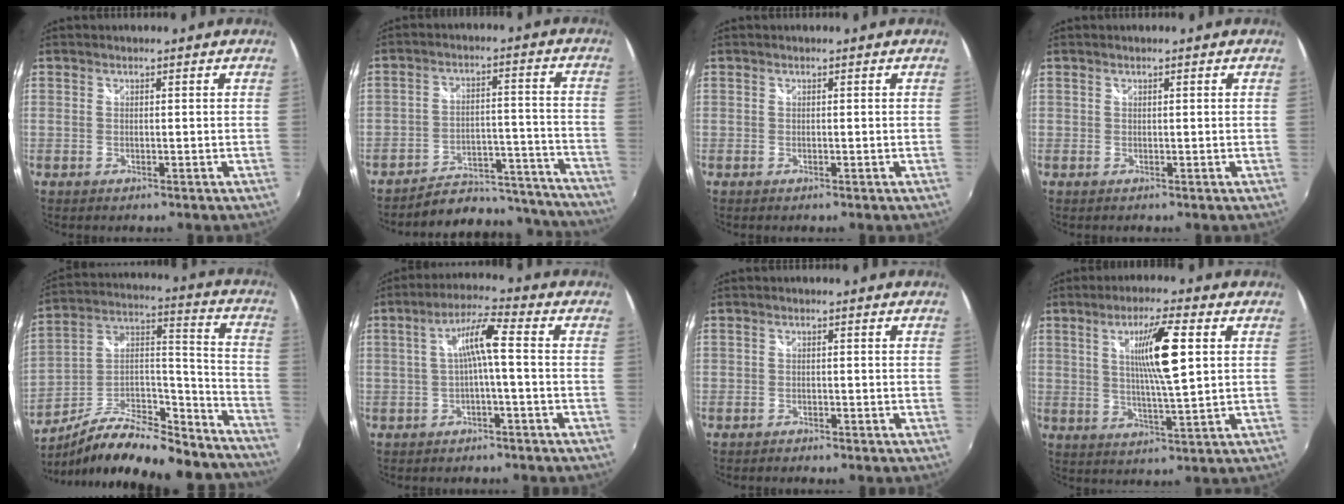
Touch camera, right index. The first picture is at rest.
{"total": 19.3, "force": [-18.6, 4.4, 3.0], "torque": [-0.039, 0.049, -0.227]}
{"total": 0.0}
{"total": 1.9, "force": [0.5, -1.7, -0.6], "torque": [0.015, -0.006, 0.010]}
{"total": 24.9, "force": [-20.0, 7.4, 12.8], "torque": [-0.193, 0.033, -0.286]}
{"total": 6.1, "force": [-0.7, 0.2, 6.0], "torque": [-0.124, 0.013, -0.009]}
{"total": 1.7, "force": [-0.8, -1.4, -0.6], "torque": [0.009, -0.008, -0.010]}
{"total": 9.5, "force": [3.1, -1.1, 8.9], "torque": [-0.146, -0.009, 0.055]}